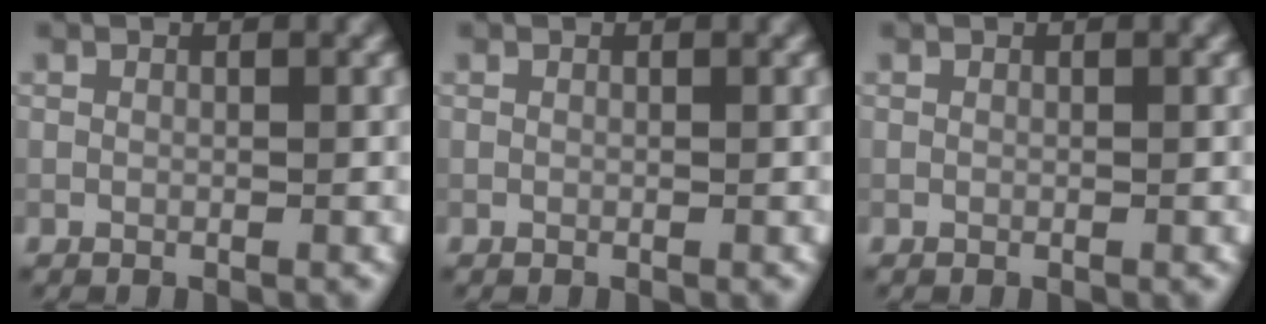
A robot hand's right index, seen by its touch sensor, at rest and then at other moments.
{"total": 0.0}
{"total": 0.0}